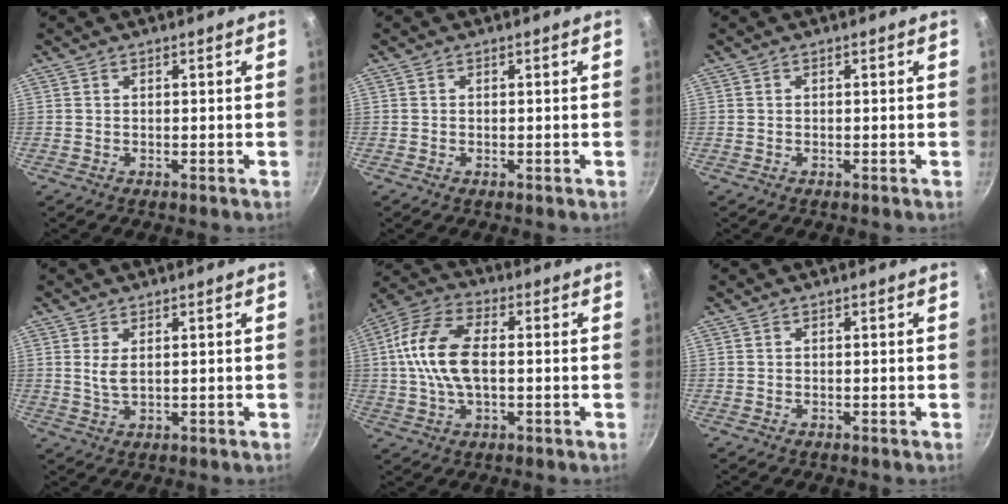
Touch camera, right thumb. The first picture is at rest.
{"total": 0.0}
{"total": 0.0}
{"total": 2.9, "force": [0.9, 1.3, 2.5], "torque": [-0.046, -0.008, 0.020]}
{"total": 13.5, "force": [0.4, 7.4, 11.2], "torque": [-0.213, 0.028, -0.007]}
{"total": 0.0}